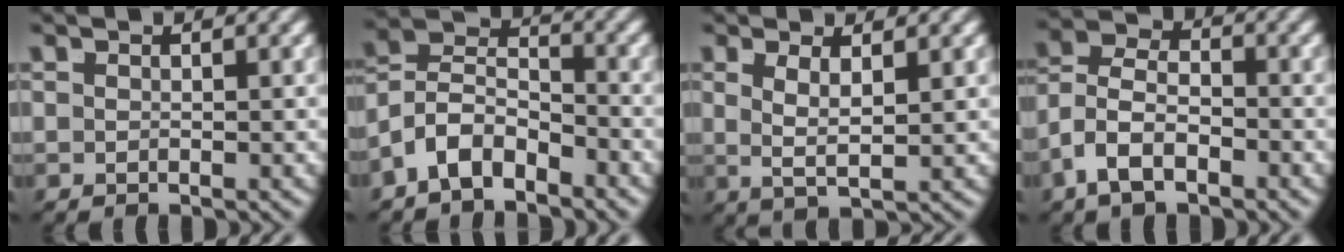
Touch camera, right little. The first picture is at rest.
{"total": 8.0, "force": [-2.0, 6.8, 3.7], "torque": [-0.084, -0.022, -0.044]}
{"total": 3.0, "force": [0.5, 1.0, 2.8], "torque": [-0.049, -0.004, 0.011]}
{"total": 6.8, "force": [-1.5, 5.5, 3.8], "torque": [-0.092, -0.021, -0.029]}